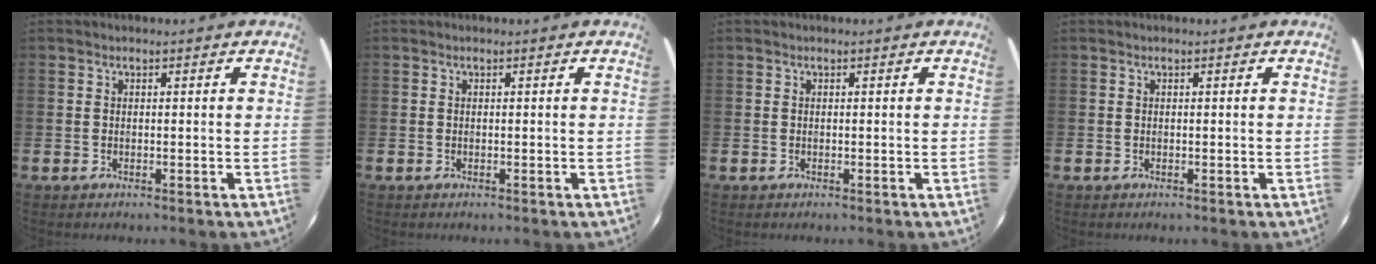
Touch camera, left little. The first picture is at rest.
{"total": 0.0}
{"total": 0.0}
{"total": 0.0}